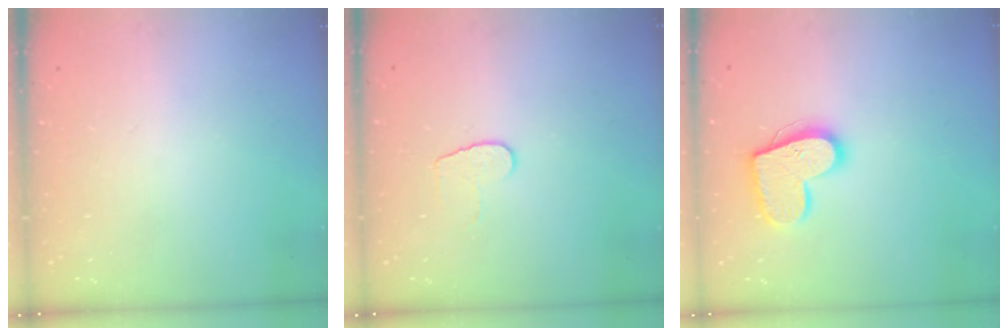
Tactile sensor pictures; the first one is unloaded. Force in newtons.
{"total": 6.6, "press": 6.6, "slide": 0.6}
{"total": 14.8, "press": 14.8, "slide": 1.0}